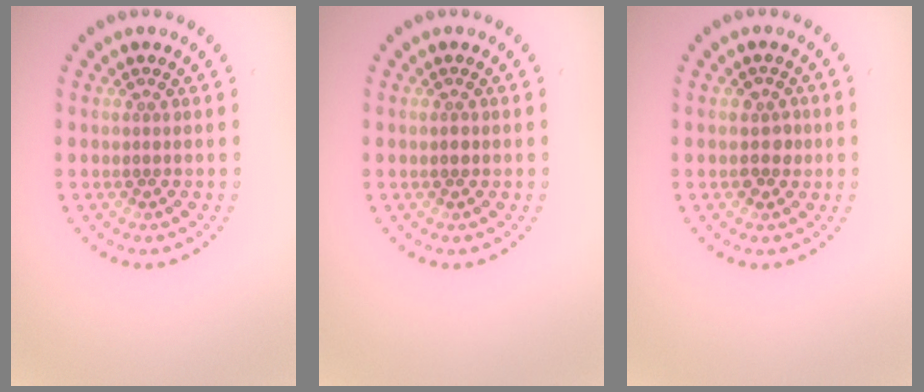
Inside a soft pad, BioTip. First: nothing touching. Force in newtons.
{"total": 0.6, "press": 0.6, "slide": 0.1}
{"total": 1.6, "press": 1.6, "slide": 0.5}